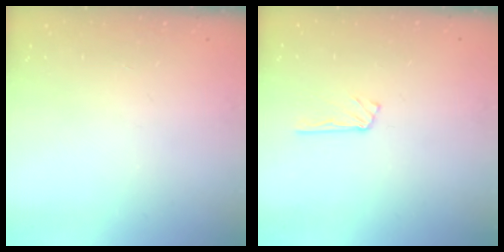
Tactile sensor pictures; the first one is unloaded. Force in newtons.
{"total": 5.1, "press": 5.0, "slide": 0.5}